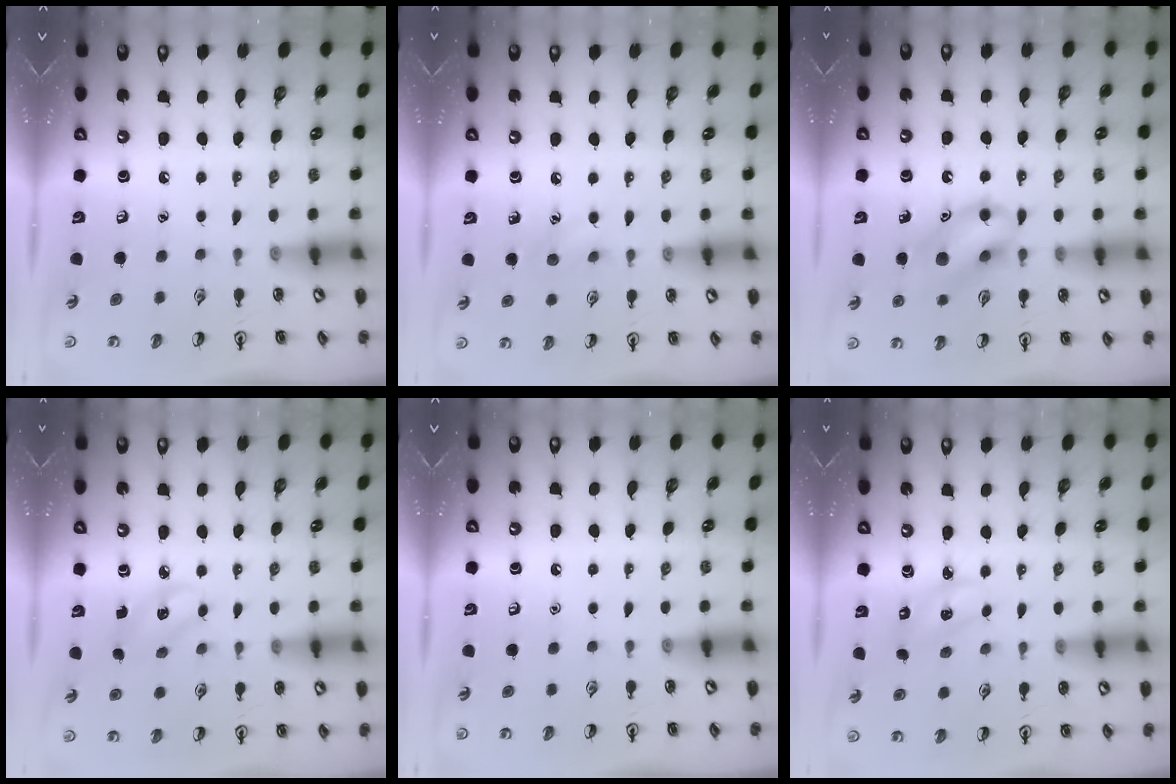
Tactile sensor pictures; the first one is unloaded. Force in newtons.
{"total": 6.5, "press": 6.3, "slide": 1.6}
{"total": 12.4, "press": 12.3, "slide": 1.7}
{"total": 2.8, "press": 2.7, "slide": 0.8}
{"total": 0.0}
{"total": 2.6, "press": 2.5, "slide": 0.6}